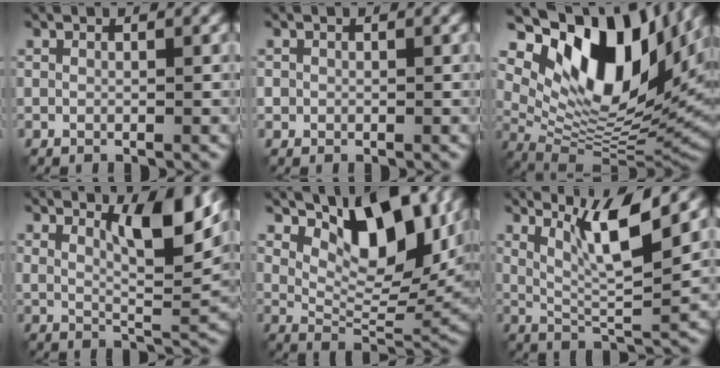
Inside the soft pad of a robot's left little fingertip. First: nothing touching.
{"total": 0.7, "force": [0.0, 0.7, 0.0], "torque": [0.006, -0.004, -0.003]}
{"total": 16.5, "force": [7.0, 8.0, 12.7], "torque": [-0.217, 0.007, 0.126]}
{"total": 5.6, "force": [3.1, 1.3, 4.5], "torque": [-0.074, -0.007, 0.051]}
{"total": 10.0, "force": [5.0, 4.2, 7.6], "torque": [-0.115, -0.006, 0.087]}
{"total": 6.0, "force": [3.2, 0.8, 5.1], "torque": [-0.096, -0.004, 0.063]}